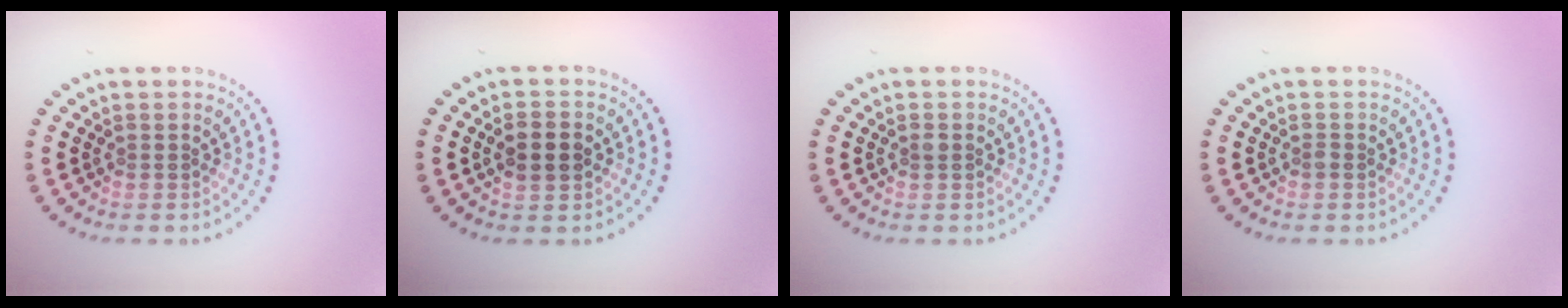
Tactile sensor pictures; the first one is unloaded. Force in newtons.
{"total": 2.7, "press": 2.7, "slide": 0.2}
{"total": 0.6, "press": 0.6, "slide": 0.1}
{"total": 0.6, "press": 0.5, "slide": 0.3}